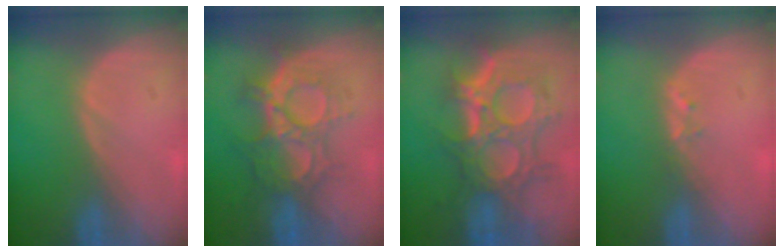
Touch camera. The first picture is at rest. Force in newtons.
{"total": 8.7, "press": 8.5, "slide": 1.9}
{"total": 12.0, "press": 10.7, "slide": 5.3}
{"total": 1.4, "press": 1.3, "slide": 0.7}